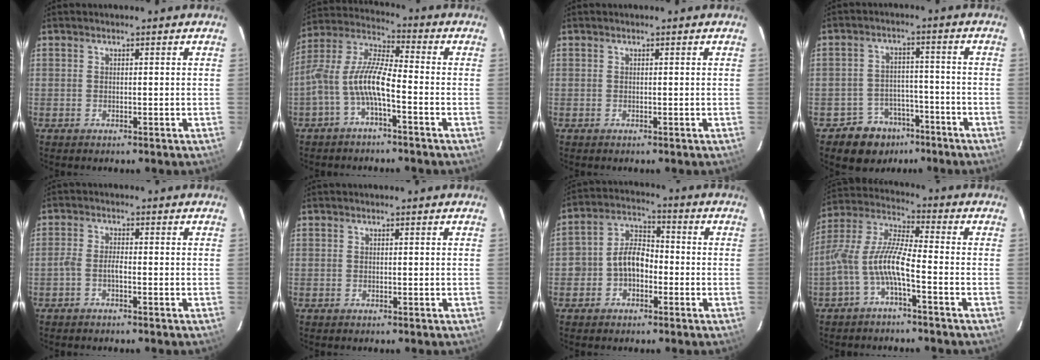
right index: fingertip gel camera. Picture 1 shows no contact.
{"total": 9.9, "force": [-3.7, 2.5, 8.8], "torque": [-0.196, 0.012, -0.073]}
{"total": 0.0}
{"total": 8.0, "force": [-5.5, 5.8, 0.9], "torque": [-0.030, 0.029, -0.074]}
{"total": 2.1, "force": [-1.2, 0.5, 1.7], "torque": [-0.043, 0.005, -0.029]}
{"total": 0.0}
{"total": 7.1, "force": [-2.2, 5.3, 4.2], "torque": [-0.080, 0.024, -0.038]}
{"total": 9.7, "force": [-3.9, 1.8, 8.7], "torque": [-0.199, 0.010, -0.077]}